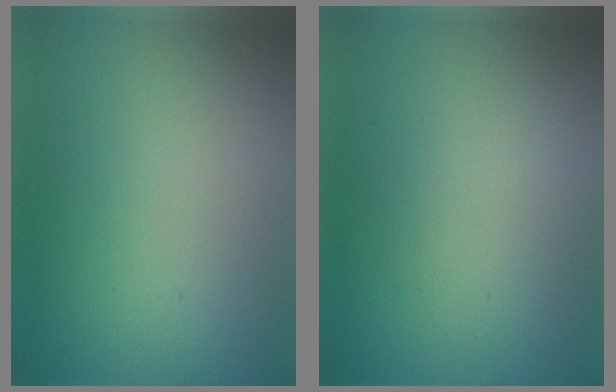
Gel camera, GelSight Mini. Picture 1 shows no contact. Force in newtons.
{"total": 2.2, "press": 2.2, "slide": 0.2}